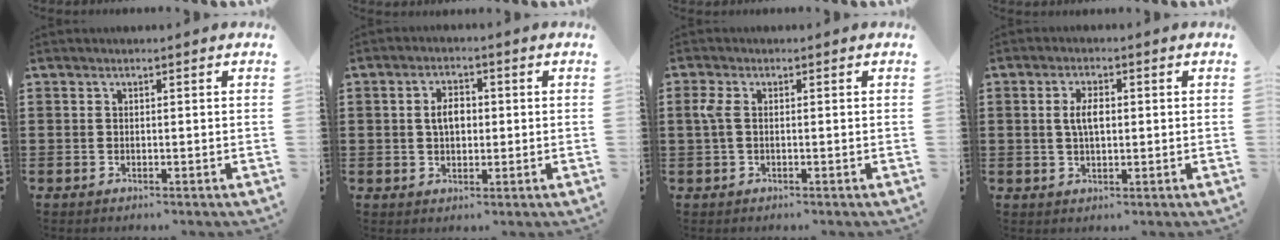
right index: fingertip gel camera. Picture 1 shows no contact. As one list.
[{"total": 3.7, "force": [0.3, 2.1, 3.0], "torque": [-0.054, 0.006, 0.001]}, {"total": 2.5, "force": [-0.1, 1.1, 2.2], "torque": [-0.066, -0.005, -0.010]}, {"total": 3.9, "force": [0.4, 1.7, 3.5], "torque": [-0.071, 0.007, 0.004]}]